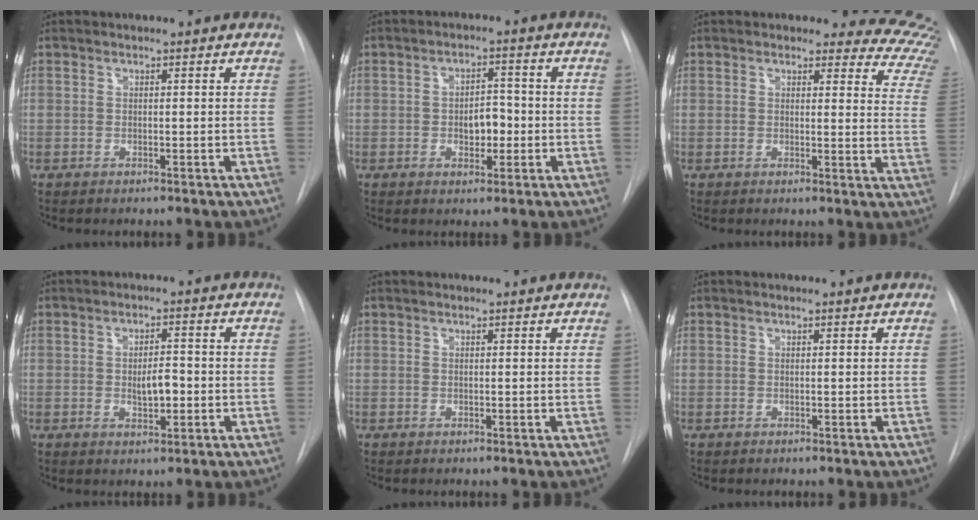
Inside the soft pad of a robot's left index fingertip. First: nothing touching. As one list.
[{"total": 4.5, "force": [-0.8, 2.6, 3.6], "torque": [-0.049, 0.009, -0.009]}, {"total": 11.5, "force": [11.1, 2.8, 1.3], "torque": [0.035, -0.088, 0.073]}, {"total": 3.8, "force": [-0.5, 1.6, 3.4], "torque": [-0.051, 0.001, -0.004]}, {"total": 1.1, "force": [1.0, 0.2, 0.3], "torque": [-0.012, 0.008, 0.012]}, {"total": 0.5, "force": [0.5, 0.1, 0.1], "torque": [-0.006, 0.003, 0.008]}]